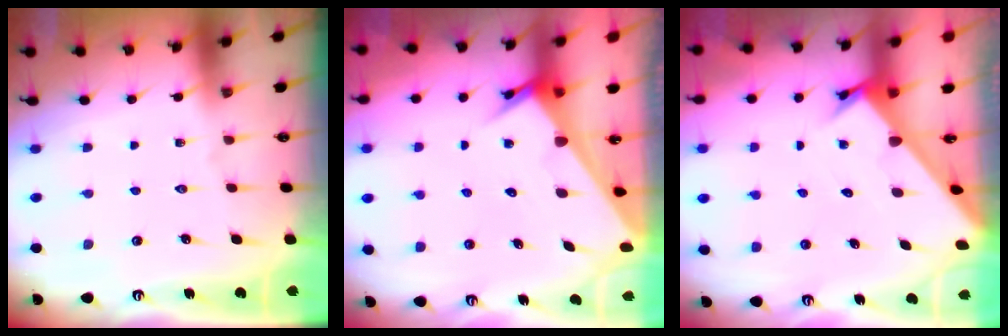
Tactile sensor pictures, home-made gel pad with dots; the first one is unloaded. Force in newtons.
{"total": 3.7, "press": 3.7, "slide": 0.2}
{"total": 2.5, "press": 2.5, "slide": 0.2}